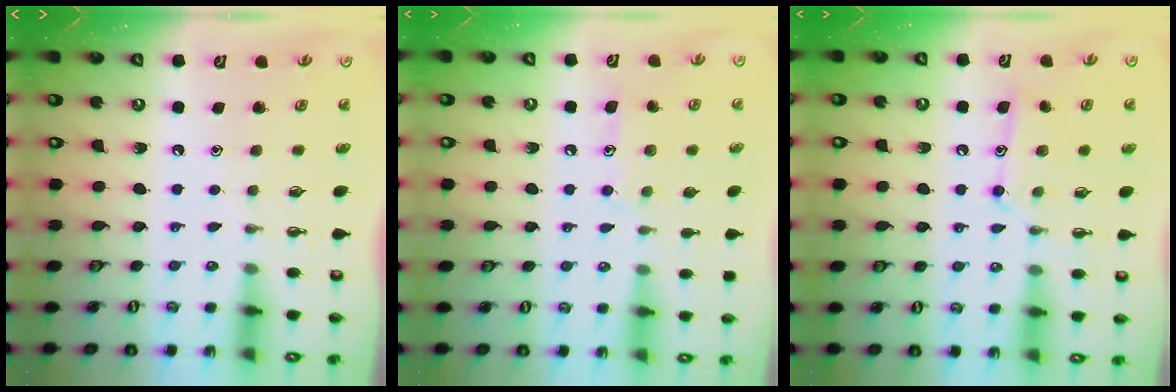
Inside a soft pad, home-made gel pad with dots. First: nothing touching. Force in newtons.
{"total": 9.6, "press": 9.6, "slide": 0.6}
{"total": 11.7, "press": 11.7, "slide": 0.9}